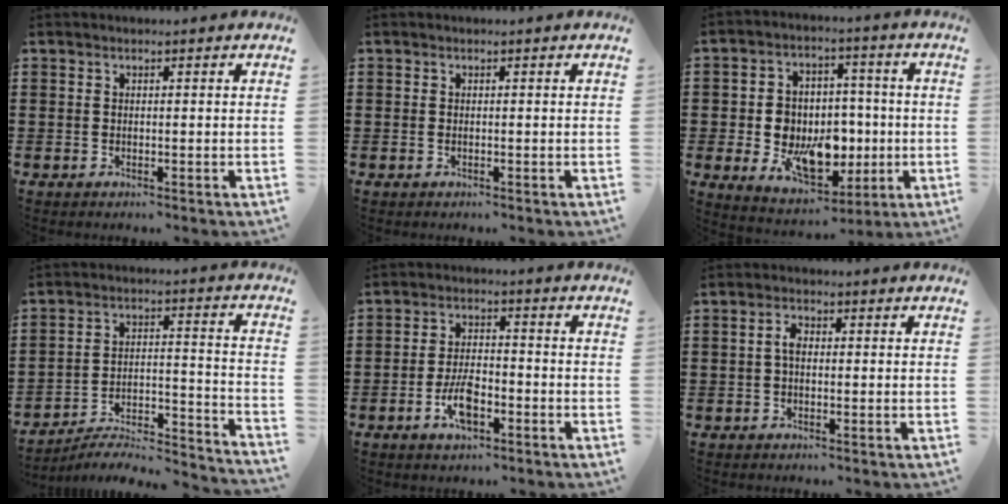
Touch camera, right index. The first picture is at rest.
{"total": 0.0}
{"total": 11.4, "force": [-1.4, 8.8, 7.1], "torque": [-0.132, 0.009, -0.012]}
{"total": 4.7, "force": [-4.3, 0.8, 1.7], "torque": [-0.032, -0.010, -0.089]}
{"total": 6.0, "force": [-2.5, 2.6, 4.8], "torque": [-0.105, 0.001, -0.050]}
{"total": 2.5, "force": [-0.1, 1.3, 2.1], "torque": [-0.047, 0.003, -0.005]}